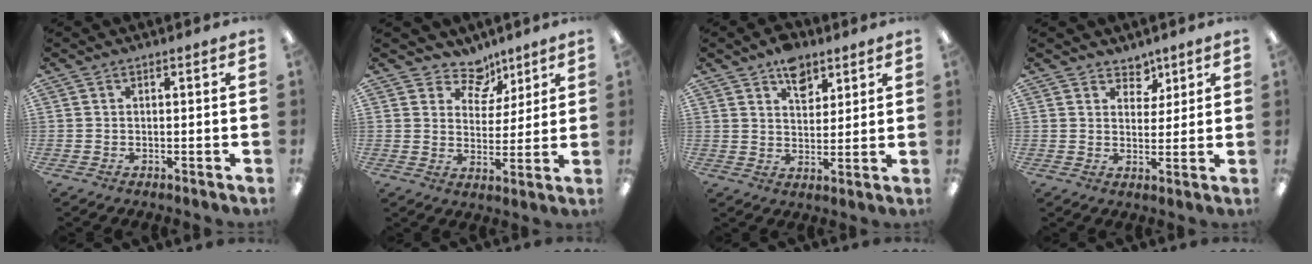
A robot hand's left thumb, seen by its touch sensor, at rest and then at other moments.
{"total": 8.6, "force": [6.4, 5.3, 1.9], "torque": [-0.030, -0.045, 0.118]}
{"total": 7.7, "force": [5.1, 4.6, 3.5], "torque": [-0.036, -0.023, 0.088]}
{"total": 4.8, "force": [3.6, 3.1, 0.7], "torque": [-0.005, -0.020, 0.063]}